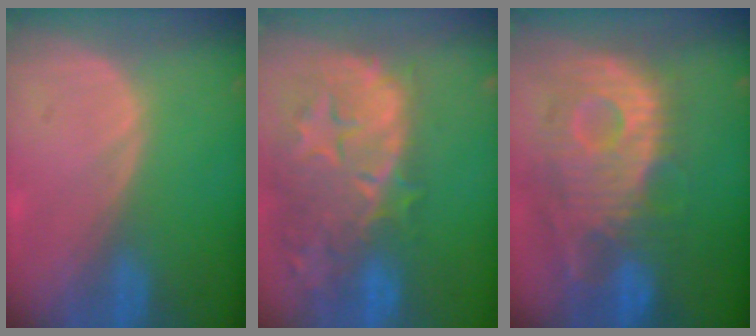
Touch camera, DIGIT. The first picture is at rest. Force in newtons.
{"total": 14.7, "press": 11.8, "slide": 8.8}
{"total": 12.0, "press": 10.7, "slide": 5.4}